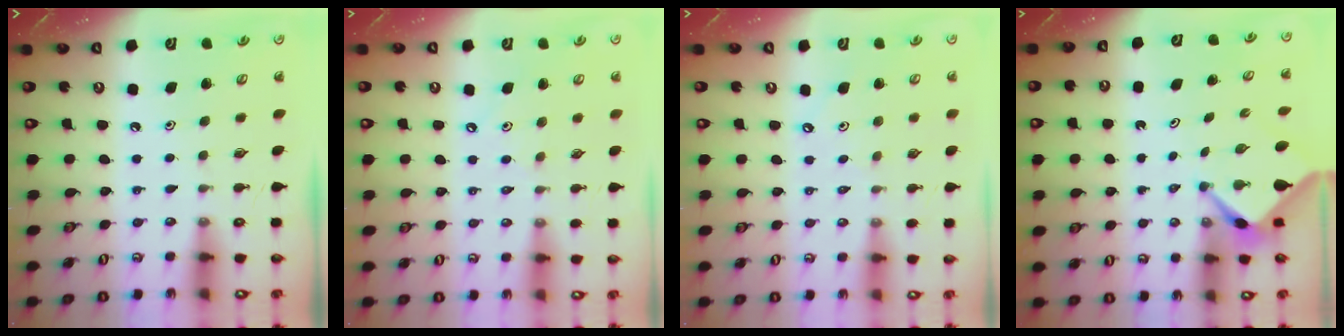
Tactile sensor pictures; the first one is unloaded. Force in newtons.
{"total": 4.2, "press": 4.1, "slide": 0.7}
{"total": 2.5, "press": 2.5, "slide": 0.5}
{"total": 2.6, "press": 2.6, "slide": 0.3}